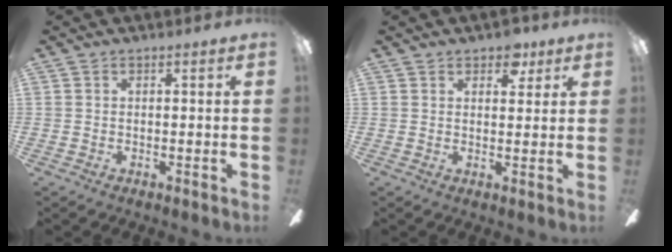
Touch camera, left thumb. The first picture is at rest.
{"total": 4.6, "force": [3.2, 2.5, 2.0], "torque": [-0.013, -0.007, 0.054]}